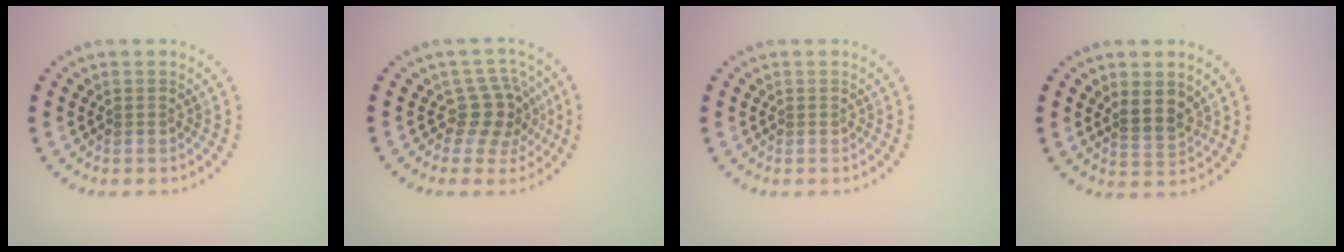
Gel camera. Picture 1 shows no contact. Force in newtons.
{"total": 3.4, "press": 2.7, "slide": 2.1}
{"total": 0.0}
{"total": 2.6, "press": 2.3, "slide": 1.3}